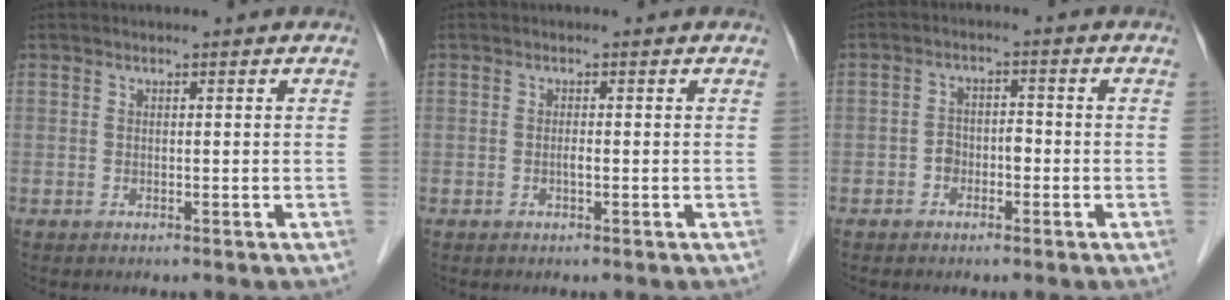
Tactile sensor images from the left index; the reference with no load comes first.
{"total": 0.8, "force": [-0.5, 0.1, 0.6], "torque": [-0.010, -0.003, -0.011]}
{"total": 2.8, "force": [-1.5, 1.9, 1.4], "torque": [-0.021, 0.008, -0.029]}